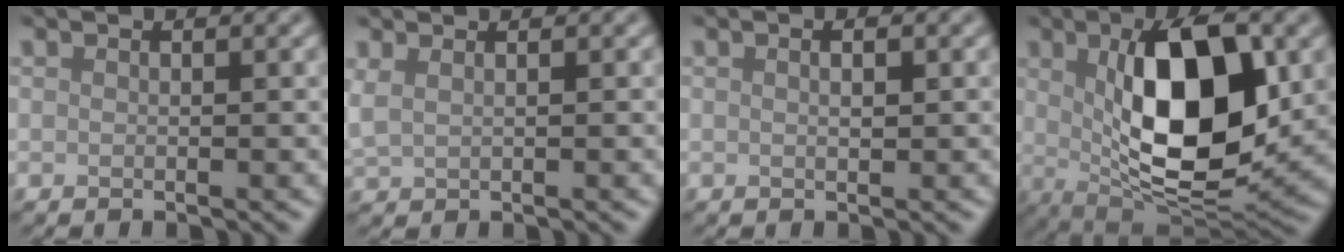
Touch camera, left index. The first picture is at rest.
{"total": 1.6, "force": [1.0, 0.7, 1.0], "torque": [-0.024, 0.007, 0.021]}
{"total": 1.2, "force": [0.2, 0.3, 1.1], "torque": [-0.014, -0.002, 0.004]}
{"total": 12.0, "force": [1.6, 5.0, 10.8], "torque": [-0.175, 0.000, 0.028]}